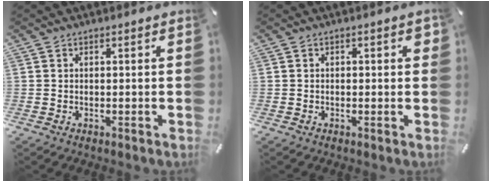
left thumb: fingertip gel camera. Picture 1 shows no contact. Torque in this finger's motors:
{"motor_torque": [0.11, -0.17, 0.20, -0.06, -0.01]}